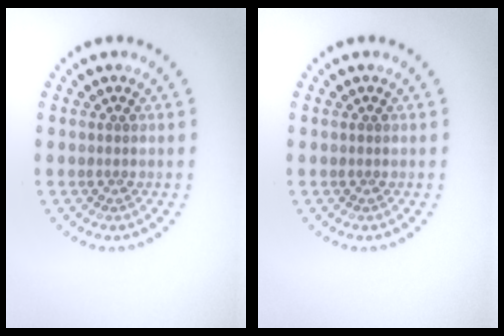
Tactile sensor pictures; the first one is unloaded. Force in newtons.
{"total": 0.0}